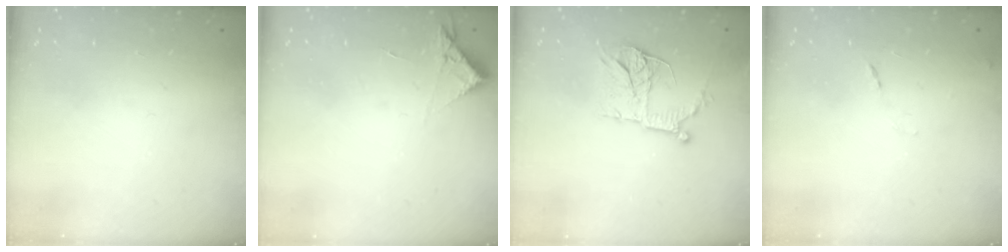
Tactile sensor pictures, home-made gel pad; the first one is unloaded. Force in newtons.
{"total": 3.1, "press": 3.1, "slide": 0.5}
{"total": 12.2, "press": 12.1, "slide": 1.1}
{"total": 7.6, "press": 7.6, "slide": 0.9}